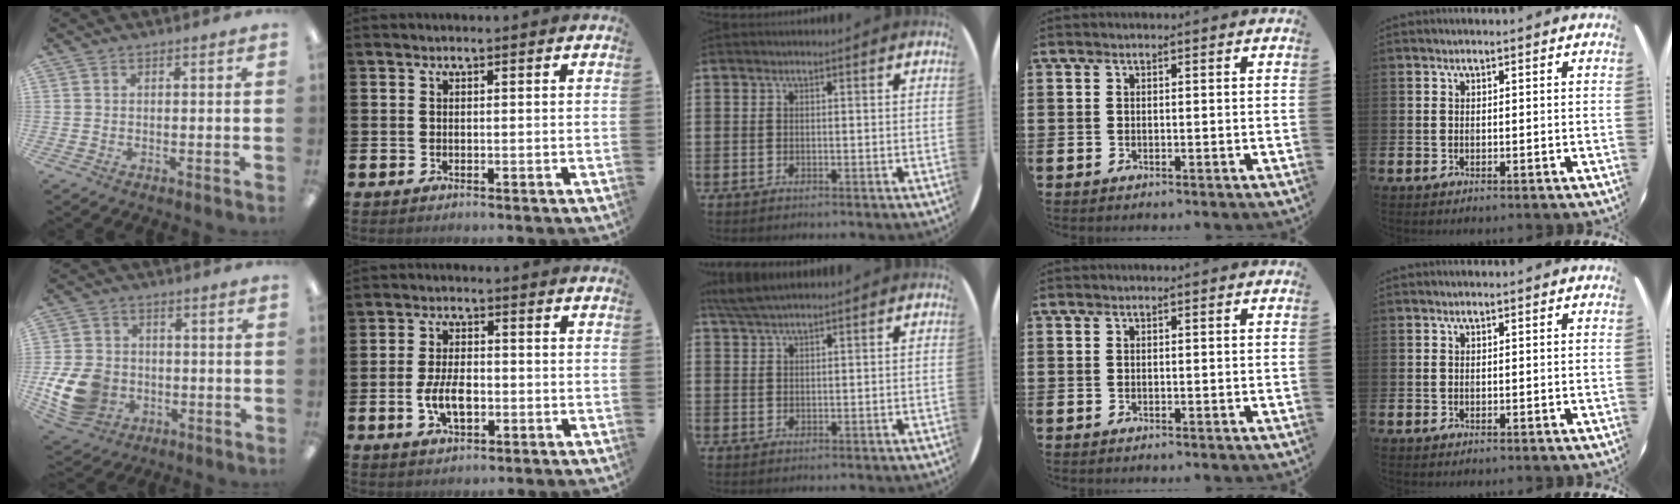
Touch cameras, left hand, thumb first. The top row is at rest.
{"thumb": {"total": 13.4, "force": [-3.2, 10.7, 7.3], "torque": [-0.161, 0.017, -0.054]}, "index": {"total": 5.2, "force": [-1.0, 2.8, 4.3], "torque": [-0.073, 0.001, -0.022]}, "middle": {"total": 2.9, "force": [2.6, 0.3, 1.4], "torque": [-0.033, 0.003, 0.048]}}